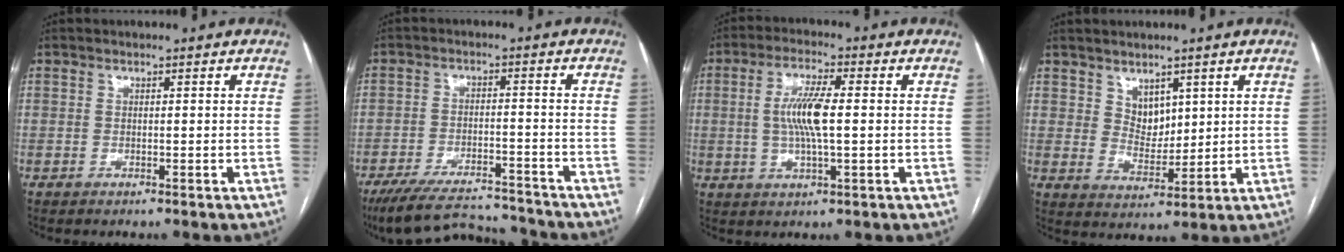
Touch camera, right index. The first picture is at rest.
{"total": 13.1, "force": [-12.3, 2.2, 4.2], "torque": [-0.071, 0.003, -0.189]}
{"total": 7.6, "force": [0.3, 1.2, 7.5], "torque": [-0.155, -0.001, 0.004]}
{"total": 4.5, "force": [2.5, 3.0, 2.1], "torque": [-0.035, -0.002, 0.056]}